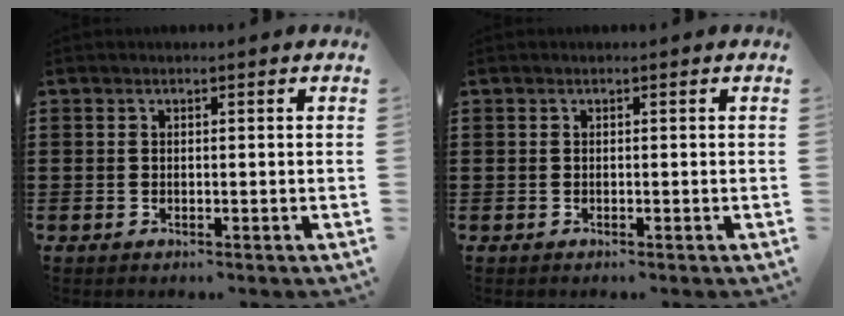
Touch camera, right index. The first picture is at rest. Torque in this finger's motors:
{"motor_torque": [-1.01, 1.13, -1.05, -0.21]}